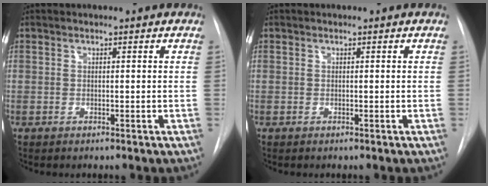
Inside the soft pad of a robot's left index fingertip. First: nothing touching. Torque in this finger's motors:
{"motor_torque": [0.00, 0.00, -0.02, 0.00]}